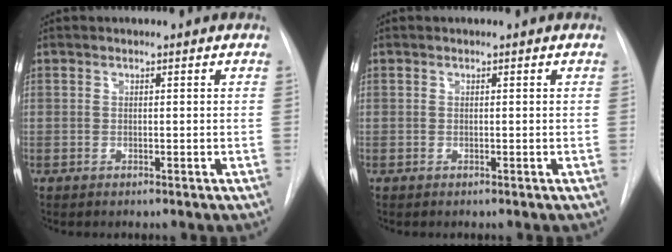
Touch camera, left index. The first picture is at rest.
{"total": 0.0}